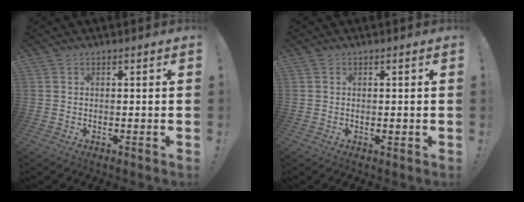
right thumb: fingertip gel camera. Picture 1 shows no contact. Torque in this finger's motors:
{"motor_torque": [0.30, 0.17, 0.15, -0.25, -0.03]}